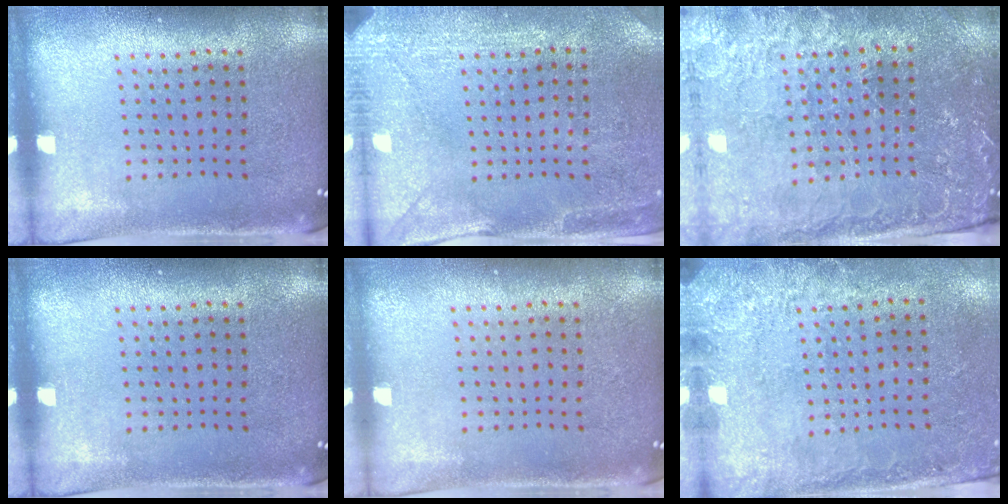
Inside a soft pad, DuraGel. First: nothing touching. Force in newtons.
{"total": 2.8, "press": 2.7, "slide": 0.9}
{"total": 1.7, "press": 1.7, "slide": 0.3}
{"total": 0.0}
{"total": 0.0}
{"total": 2.8, "press": 1.9, "slide": 2.0}